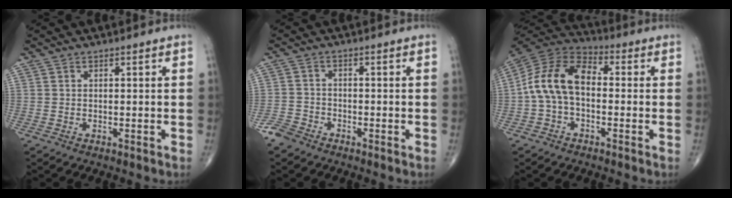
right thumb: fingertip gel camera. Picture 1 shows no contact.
{"total": 3.2, "force": [-2.7, 1.7, 0.5], "torque": [-0.008, 0.004, -0.061]}
{"total": 12.5, "force": [-0.7, 7.9, 9.7], "torque": [-0.178, 0.035, -0.027]}